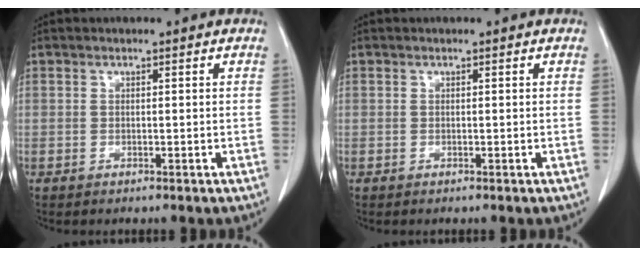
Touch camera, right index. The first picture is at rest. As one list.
[{"total": 0.0}]